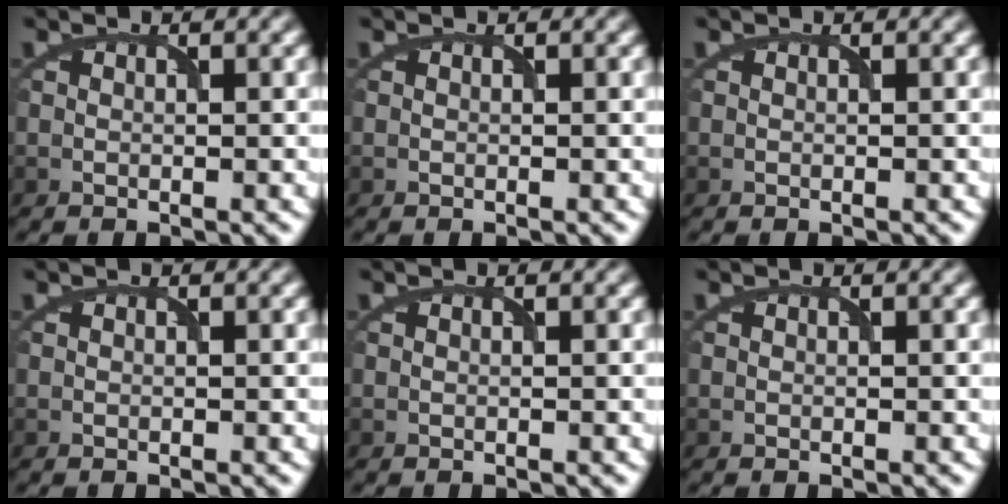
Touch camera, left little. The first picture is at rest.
{"total": 0.0}
{"total": 0.0}
{"total": 0.0}
{"total": 0.0}
{"total": 0.0}